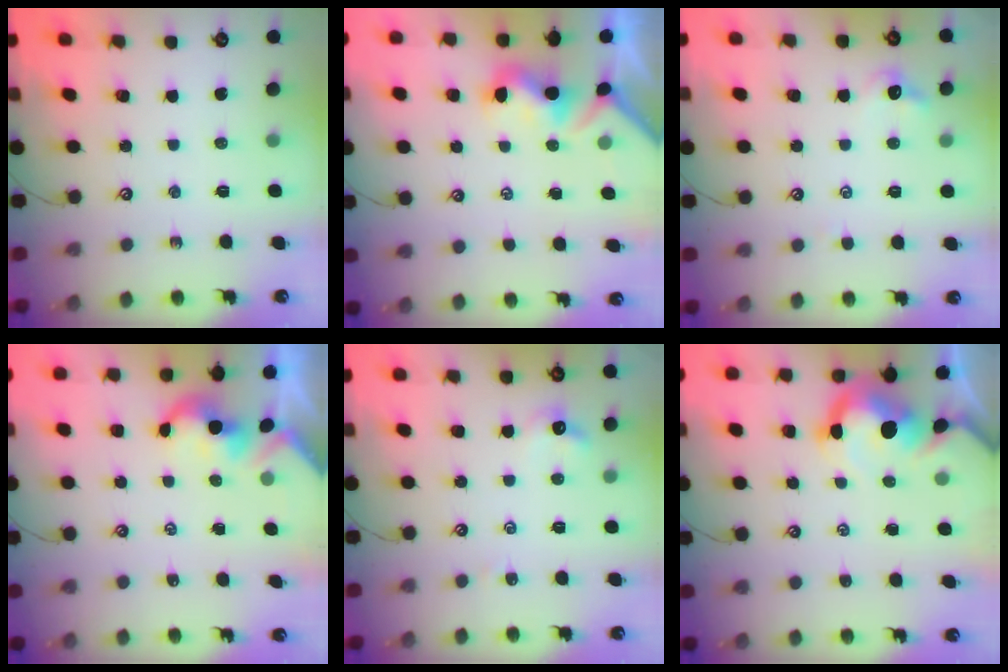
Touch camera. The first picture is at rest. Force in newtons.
{"total": 0.8, "press": 0.6, "slide": 0.5}
{"total": 2.7, "press": 2.6, "slide": 0.7}
{"total": 2.1, "press": 2.1, "slide": 0.2}
{"total": 2.7, "press": 2.7, "slide": 0.5}
{"total": 8.1, "press": 8.0, "slide": 1.4}